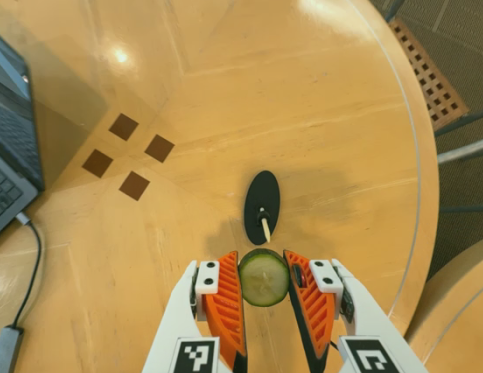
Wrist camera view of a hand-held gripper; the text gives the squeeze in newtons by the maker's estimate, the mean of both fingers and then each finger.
{"total": 9.2, "left": 9.1, "right": 9.2}